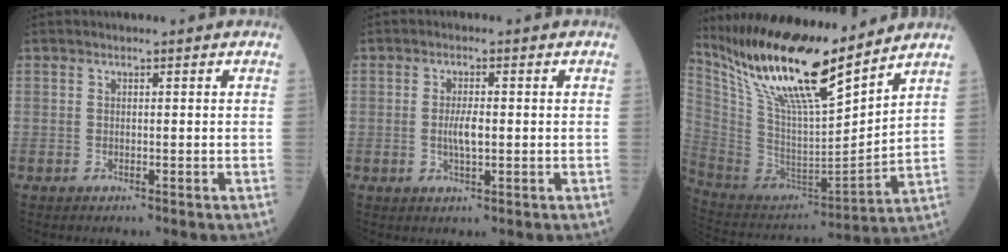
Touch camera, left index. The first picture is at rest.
{"total": 3.2, "force": [-0.2, 0.7, 3.1], "torque": [-0.064, -0.002, -0.003]}
{"total": 20.7, "force": [16.2, 2.6, 12.6], "torque": [-0.239, -0.005, 0.304]}